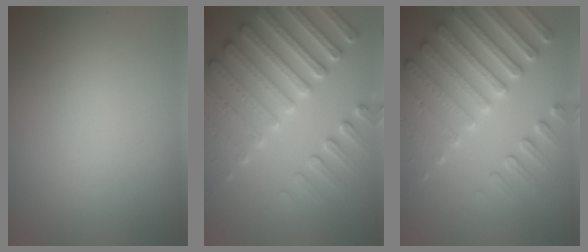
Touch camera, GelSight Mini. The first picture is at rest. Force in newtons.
{"total": 7.6, "press": 7.3, "slide": 1.9}
{"total": 7.2, "press": 7.0, "slide": 1.8}